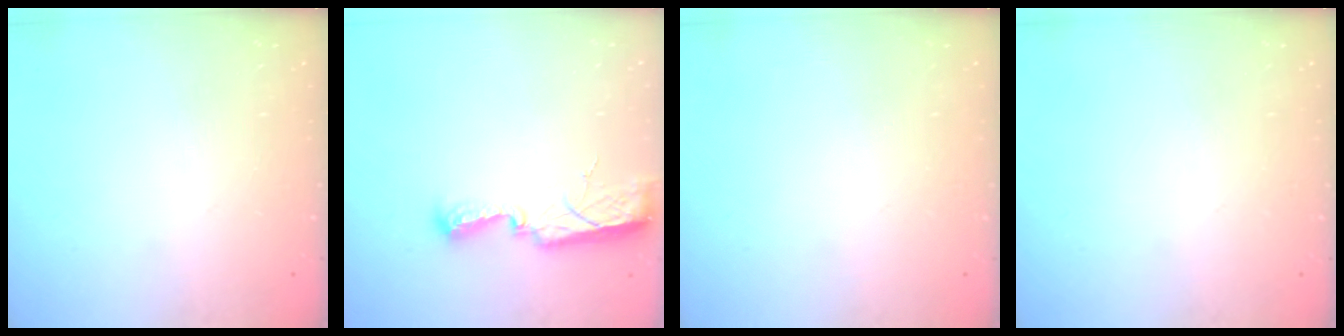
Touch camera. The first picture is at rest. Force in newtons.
{"total": 7.5, "press": 7.5, "slide": 0.8}
{"total": 0.0}
{"total": 0.0}